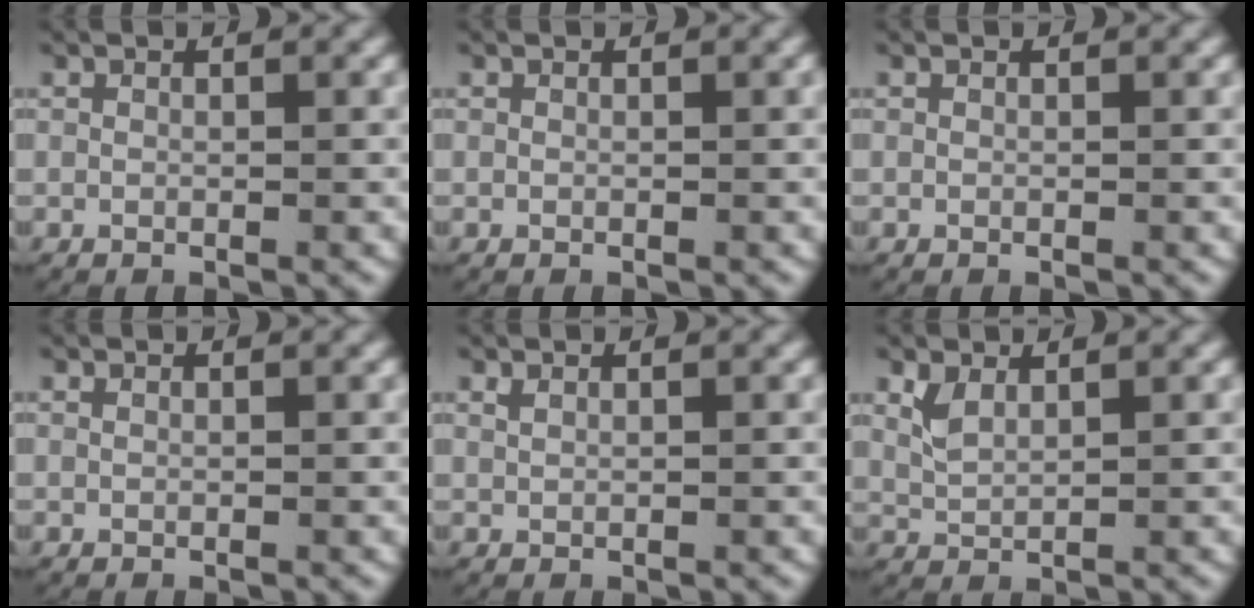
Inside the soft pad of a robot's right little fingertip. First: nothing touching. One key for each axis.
{"total": 0.0}
{"total": 0.0}
{"total": 0.0}
{"total": 0.6, "fx": 0.5, "fy": 0.2, "fz": 0.3, "tx": -0.009, "ty": 0.000, "tz": 0.014}
{"total": 1.9, "fx": 1.0, "fy": 1.0, "fz": 1.2, "tx": -0.033, "ty": -0.003, "tz": 0.026}